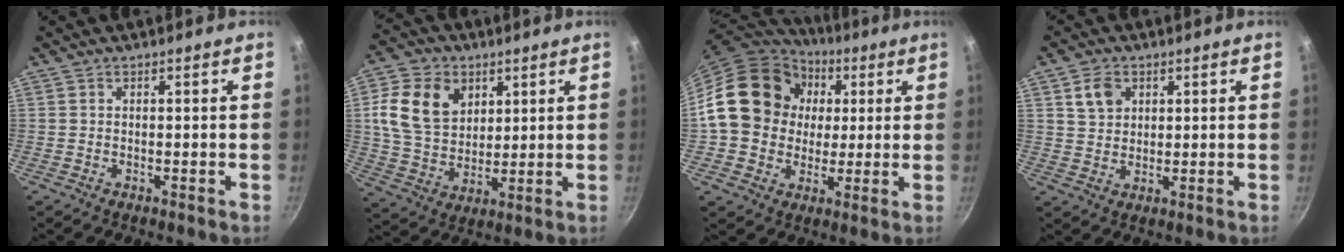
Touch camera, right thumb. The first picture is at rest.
{"total": 14.6, "force": [4.7, 10.8, 8.5], "torque": [-0.135, -0.011, 0.088]}
{"total": 19.5, "force": [3.0, 16.6, 9.6], "torque": [-0.146, 0.022, 0.046]}
{"total": 5.2, "force": [2.1, 4.0, 2.6], "torque": [-0.029, -0.002, 0.042]}